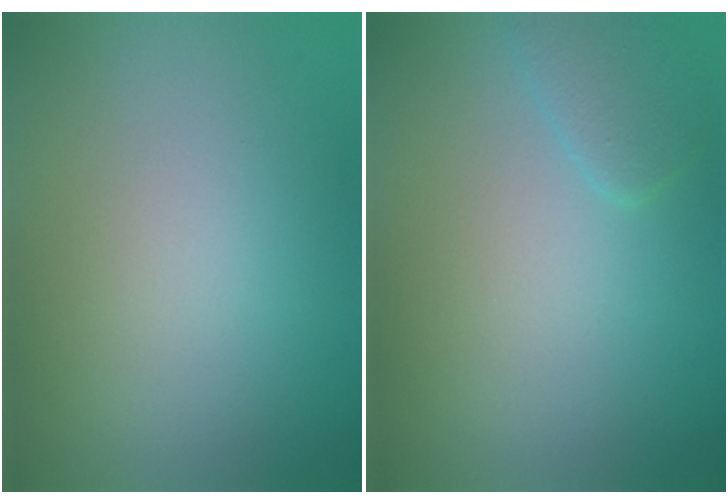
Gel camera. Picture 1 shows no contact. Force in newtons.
{"total": 1.6, "press": 1.6, "slide": 0.1}